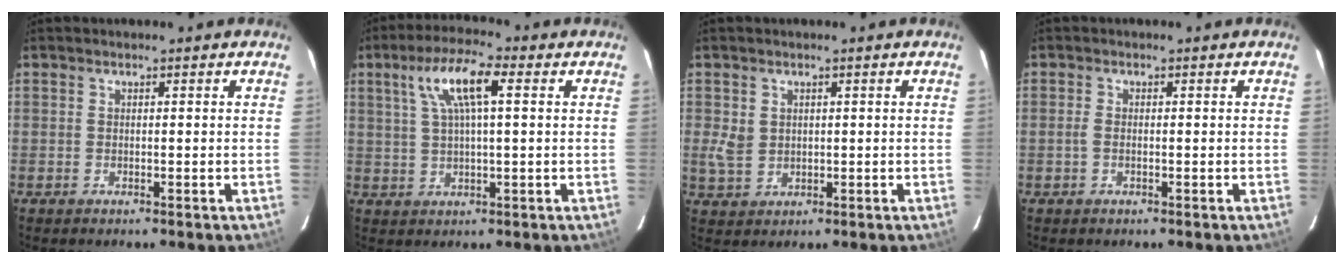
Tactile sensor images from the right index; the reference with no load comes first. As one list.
[{"total": 9.1, "force": [3.1, 2.1, 8.3], "torque": [-0.158, 0.018, 0.058]}, {"total": 3.9, "force": [0.7, 3.3, 1.8], "torque": [-0.034, 0.000, 0.022]}, {"total": 1.2, "force": [-0.3, 0.4, 1.1], "torque": [-0.027, -0.002, -0.006]}]